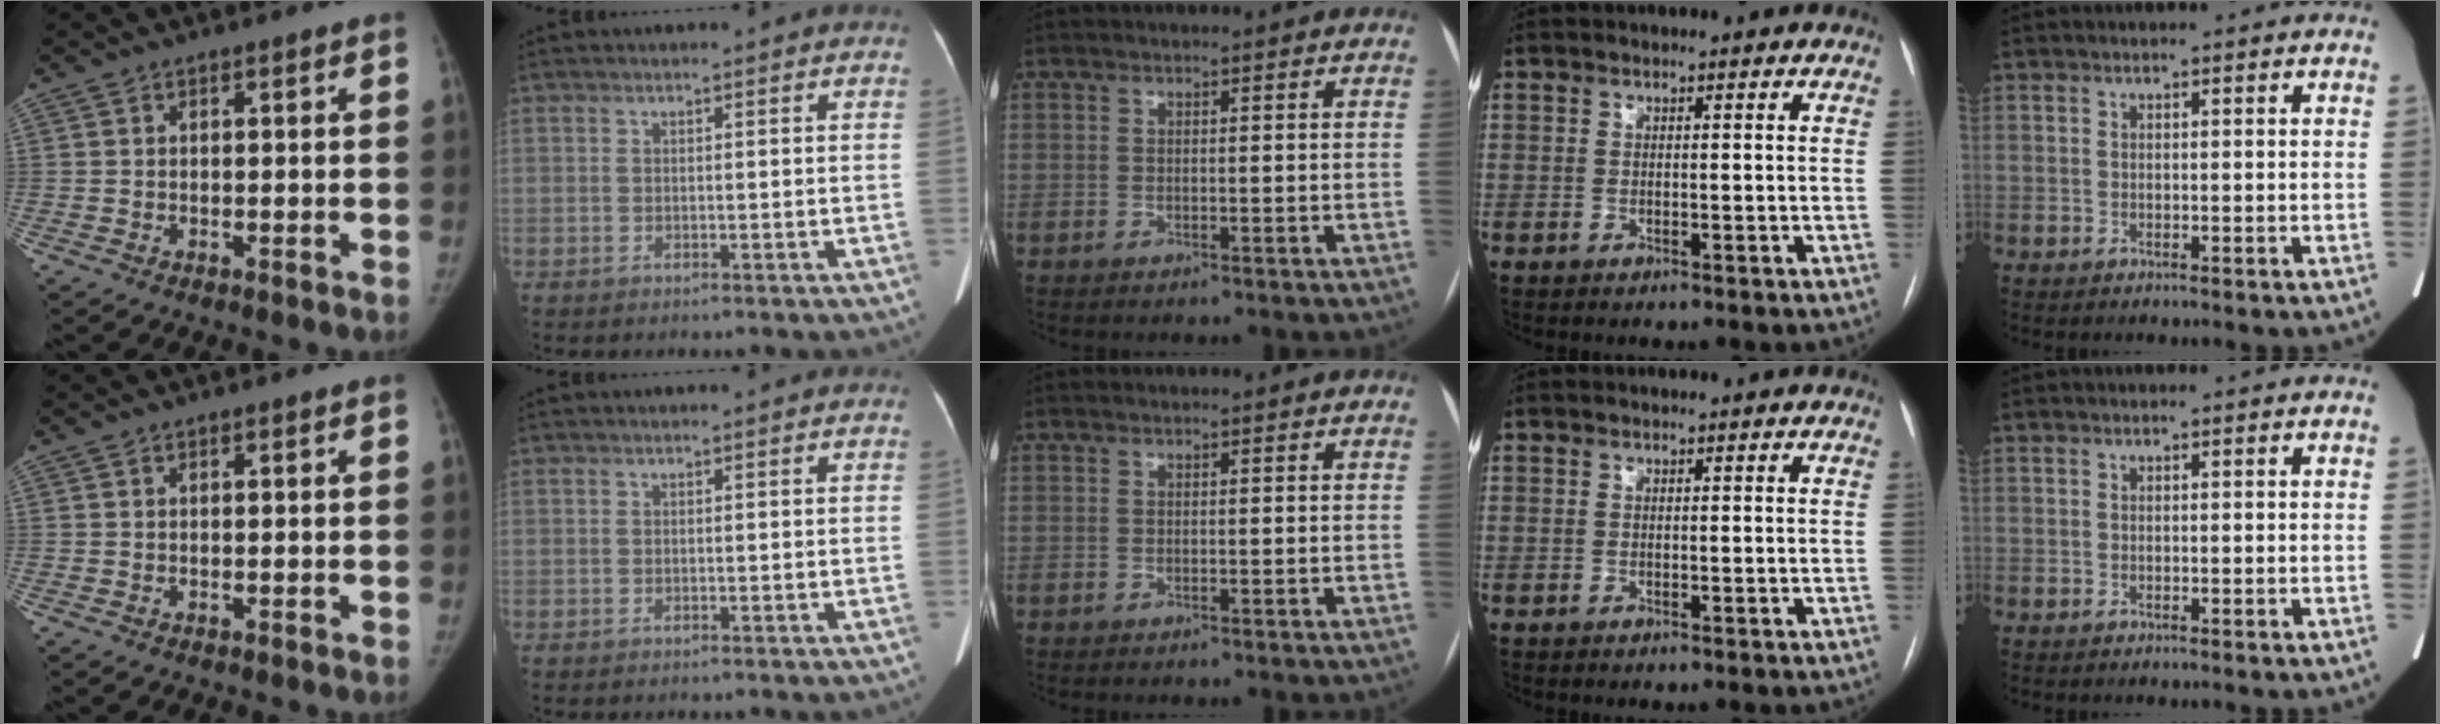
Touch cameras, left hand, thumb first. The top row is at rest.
{}